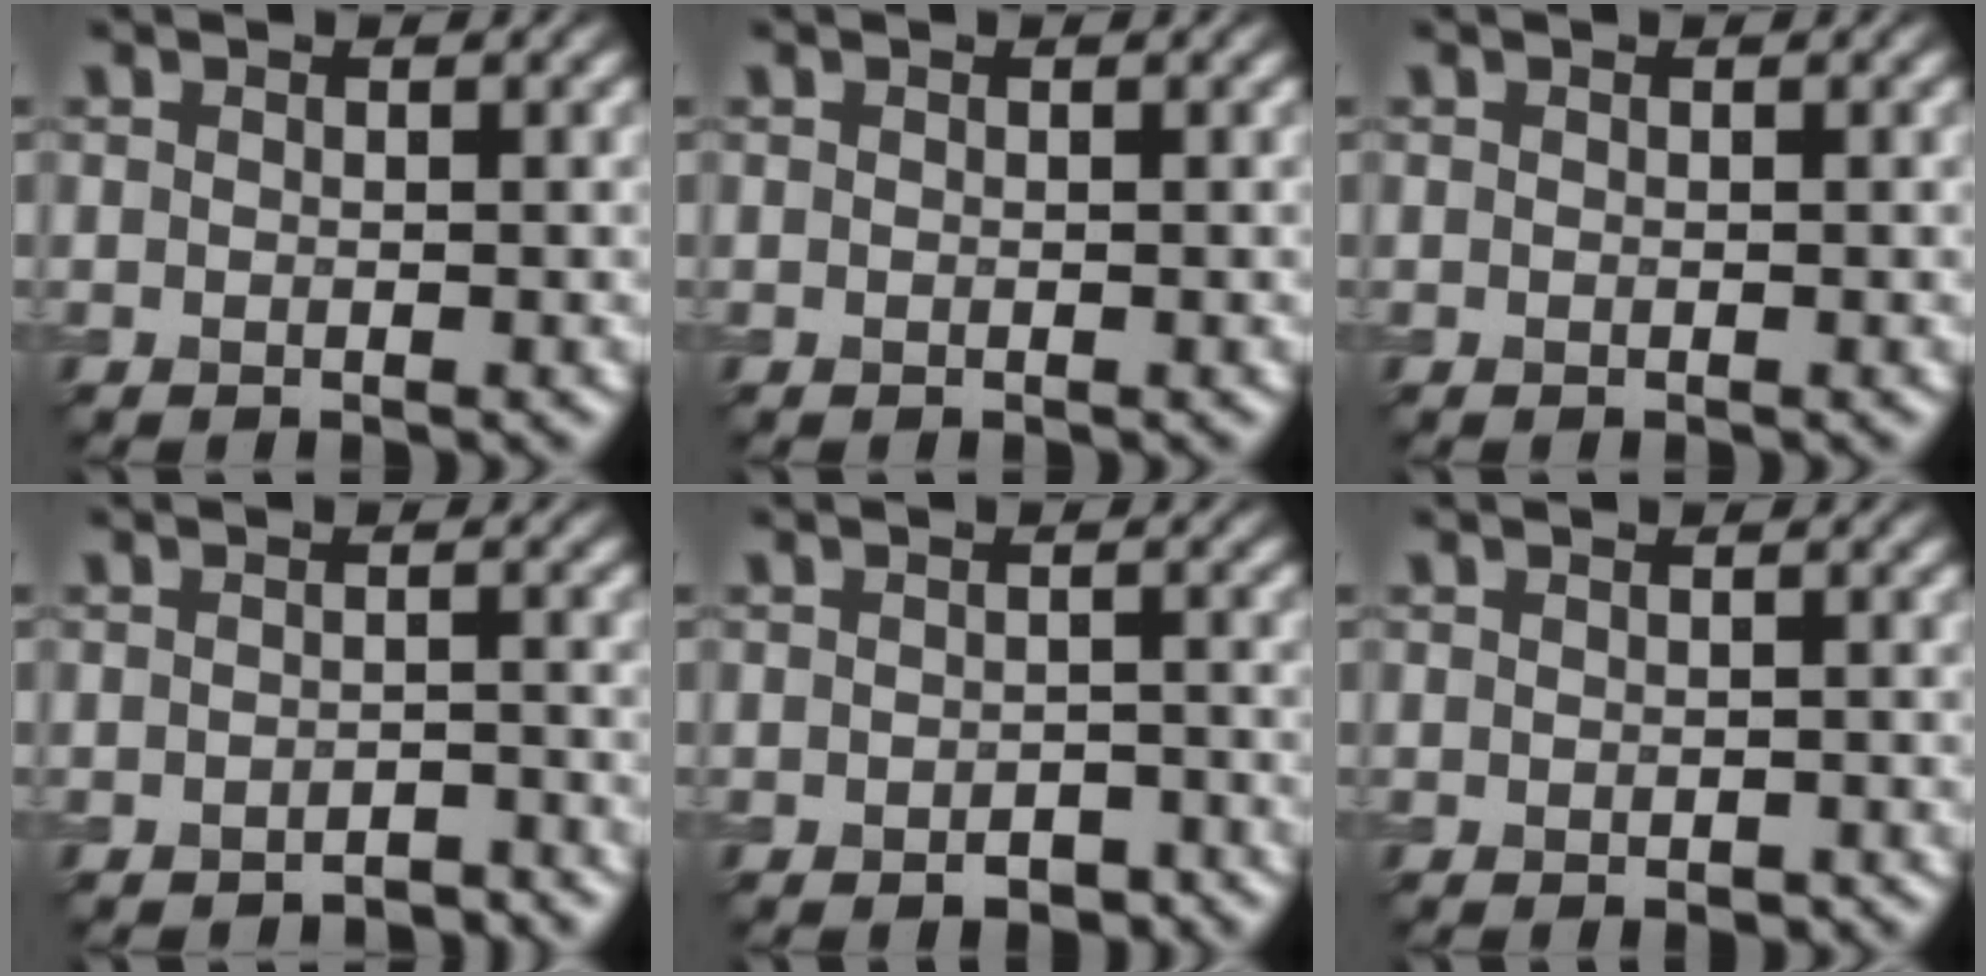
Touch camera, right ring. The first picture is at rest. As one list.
[{"total": 0.0}, {"total": 0.0}, {"total": 2.1, "force": [-2.0, 0.6, 0.5], "torque": [0.000, 0.005, -0.025]}, {"total": 2.2, "force": [-1.3, 1.3, 1.3], "torque": [-0.019, -0.002, -0.015]}, {"total": 0.7, "force": [-0.4, 0.4, 0.5], "torque": [-0.007, -0.004, -0.004]}]